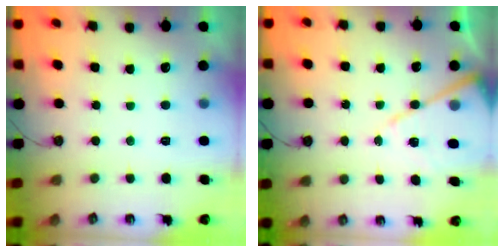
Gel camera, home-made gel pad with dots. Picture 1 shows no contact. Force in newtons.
{"total": 13.1, "press": 13.0, "slide": 1.2}